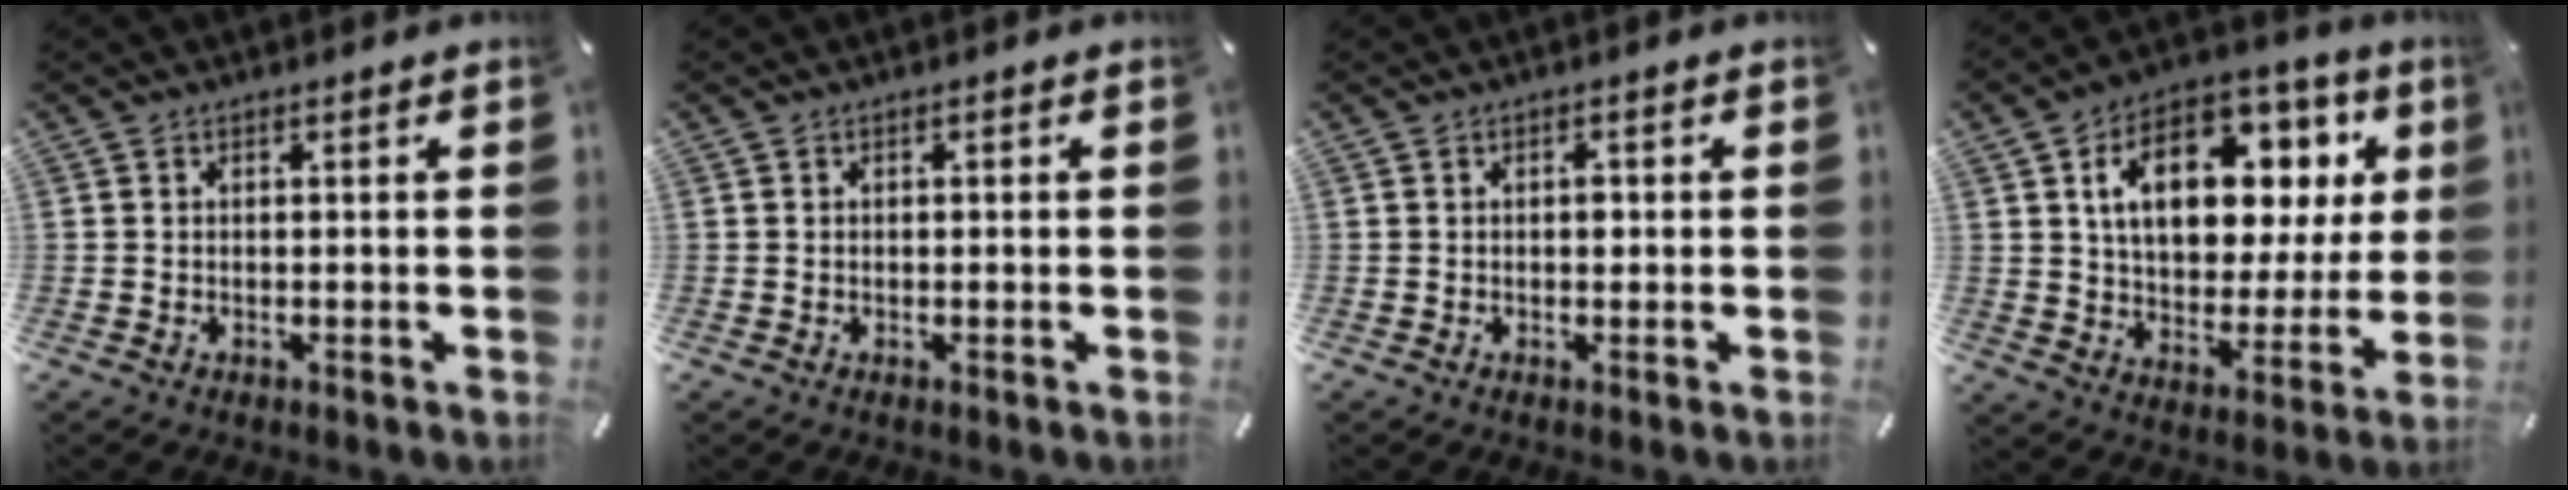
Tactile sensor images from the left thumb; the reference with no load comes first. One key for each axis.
{"total": 0.5, "fx": -0.1, "fy": 0.3, "fz": 0.4, "tx": -0.008, "ty": 0.000, "tz": -0.002}
{"total": 1.6, "fx": 0.1, "fy": 1.1, "fz": 1.2, "tx": -0.017, "ty": 0.001, "tz": -0.003}
{"total": 18.9, "fx": 7.2, "fy": 11.8, "fz": 12.8, "tx": -0.201, "ty": -0.018, "tz": 0.126}